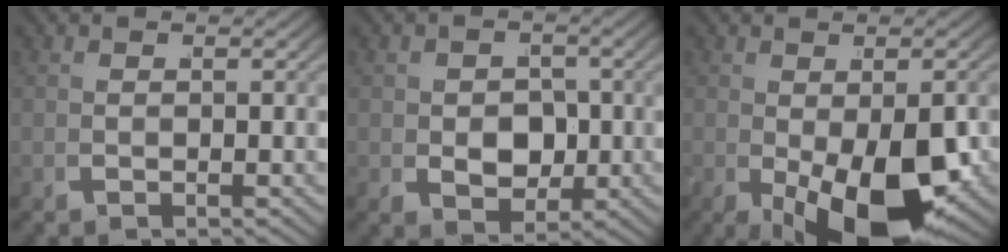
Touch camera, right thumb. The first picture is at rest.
{"total": 4.2, "force": [0.0, 3.3, 2.7], "torque": [-0.045, -0.018, 0.012]}
{"total": 9.4, "force": [-2.4, 4.5, 7.9], "torque": [-0.141, -0.033, -0.015]}